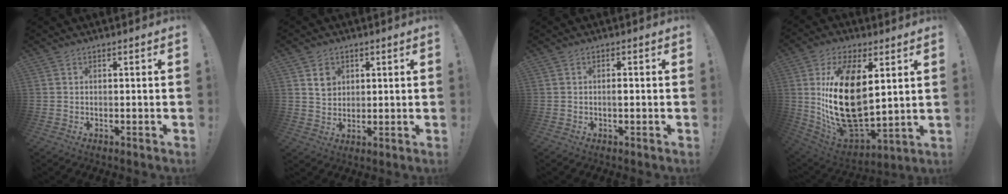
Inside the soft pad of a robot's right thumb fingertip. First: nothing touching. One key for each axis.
{"total": 5.6, "fx": 2.8, "fy": 4.6, "fz": 1.5, "tx": -0.010, "ty": -0.011, "tz": 0.049}
{"total": 1.1, "fx": -0.3, "fy": 0.4, "fz": 1.0, "tx": -0.011, "ty": -0.001, "tz": -0.009}
{"total": 25.0, "fx": 4.7, "fy": 13.7, "fz": 20.4, "tx": -0.416, "ty": -0.038, "tz": 0.091}